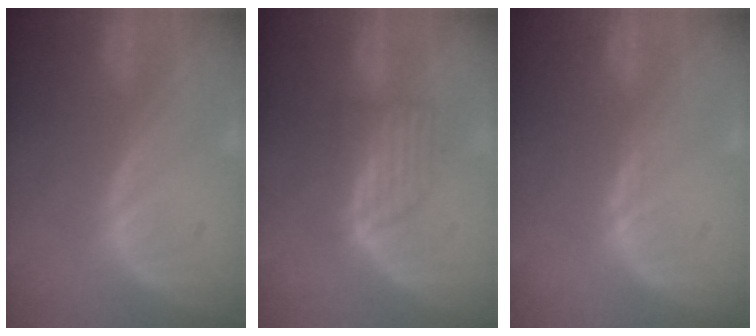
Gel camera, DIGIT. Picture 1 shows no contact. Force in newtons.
{"total": 6.1, "press": 5.5, "slide": 2.8}
{"total": 0.6, "press": 0.4, "slide": 0.4}